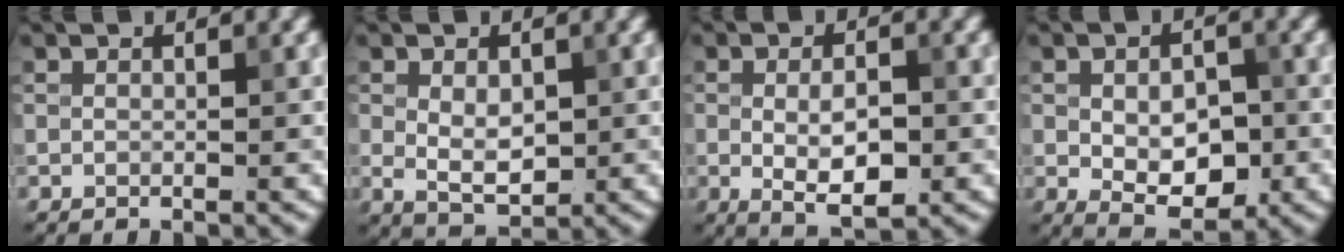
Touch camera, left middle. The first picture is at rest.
{"total": 3.4, "force": [0.1, 2.0, 2.7], "torque": [-0.047, -0.003, 0.007]}
{"total": 4.6, "force": [-0.6, 2.0, 4.1], "torque": [-0.069, -0.005, -0.007]}
{"total": 5.5, "force": [-0.9, 3.2, 4.5], "torque": [-0.078, -0.011, -0.008]}